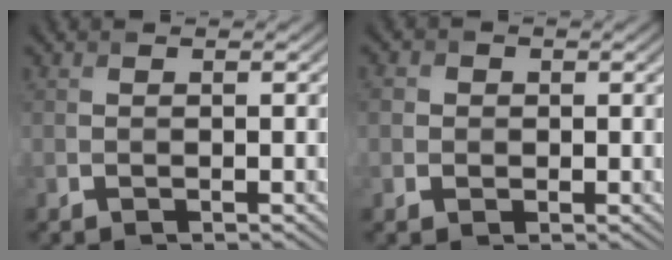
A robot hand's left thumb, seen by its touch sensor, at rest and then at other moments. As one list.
[{"total": 2.2, "force": [0.1, 2.1, 0.4], "torque": [-0.009, 0.005, -0.004]}]